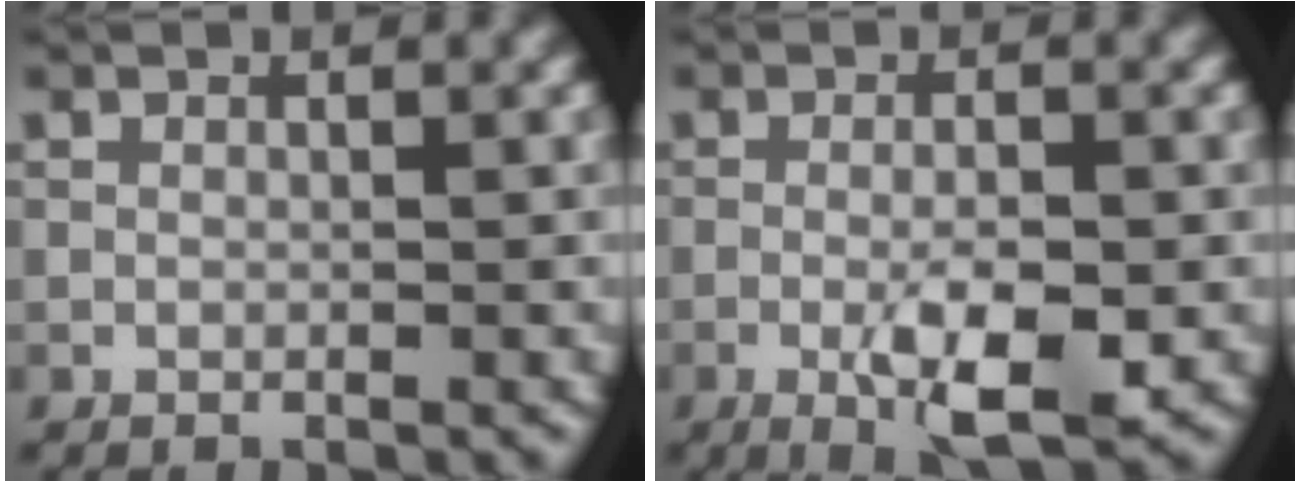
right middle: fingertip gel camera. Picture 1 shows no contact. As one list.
[{"total": 5.4, "force": [-1.7, 1.4, 4.9], "torque": [-0.083, -0.002, -0.028]}]